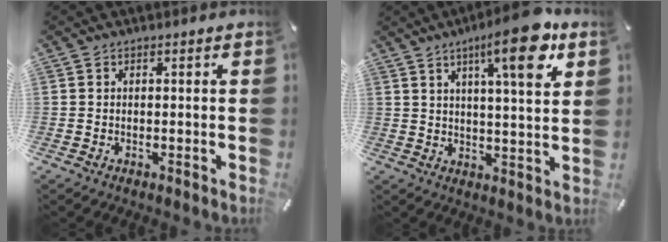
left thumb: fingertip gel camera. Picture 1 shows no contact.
{"total": 14.0, "force": [7.4, 3.5, 11.3], "torque": [-0.158, -0.034, 0.111]}